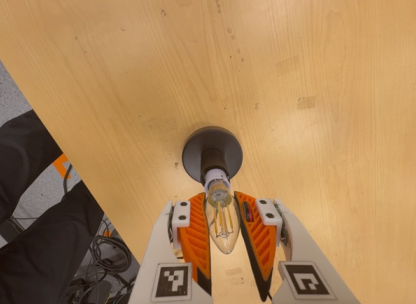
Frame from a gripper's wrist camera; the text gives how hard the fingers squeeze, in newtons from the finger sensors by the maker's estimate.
{"total": 13.4, "left": 12.4, "right": 14.4}